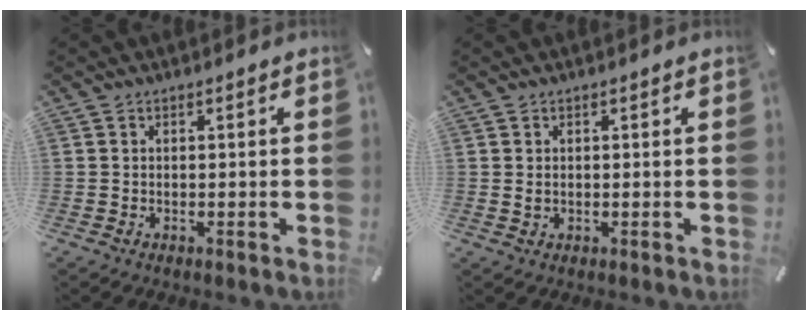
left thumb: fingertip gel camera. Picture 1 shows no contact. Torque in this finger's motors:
{"motor_torque": [-0.20, -0.26, -0.11, -0.03, 0.07]}